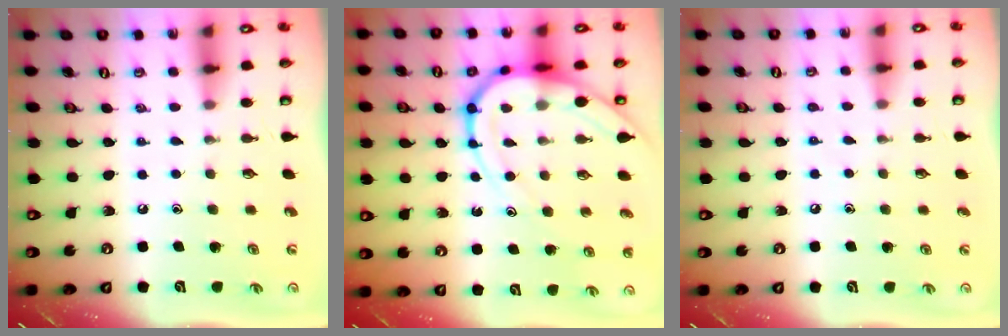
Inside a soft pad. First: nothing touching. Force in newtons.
{"total": 12.8, "press": 12.8, "slide": 1.3}
{"total": 3.4, "press": 3.4, "slide": 0.5}